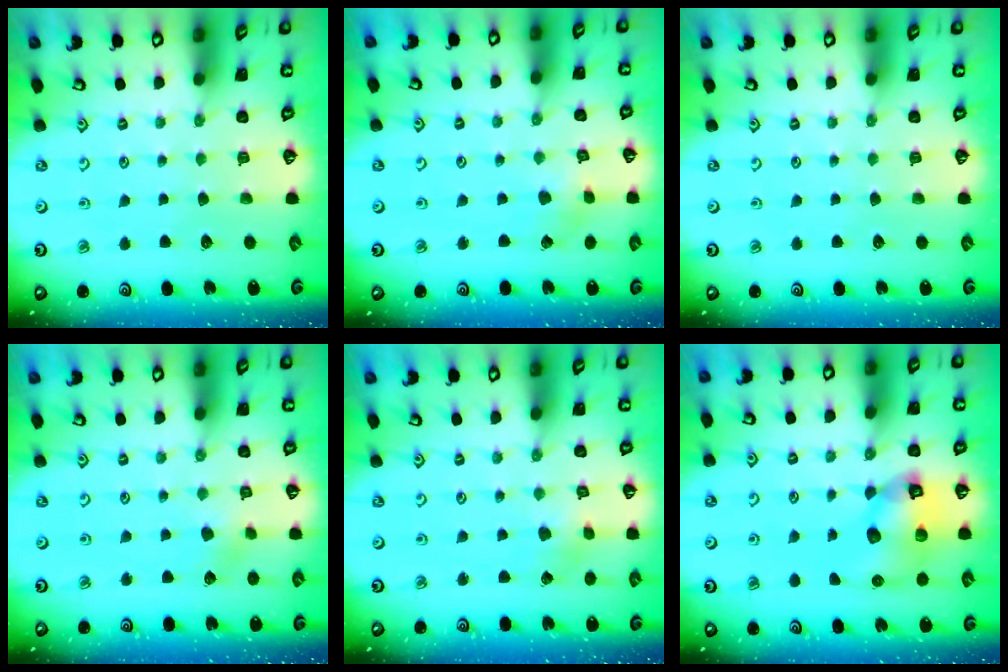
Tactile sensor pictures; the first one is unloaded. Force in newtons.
{"total": 2.5, "press": 2.5, "slide": 0.3}
{"total": 0.0}
{"total": 2.5, "press": 2.5, "slide": 0.3}
{"total": 2.5, "press": 2.5, "slide": 0.3}
{"total": 11.1, "press": 11.0, "slide": 1.5}